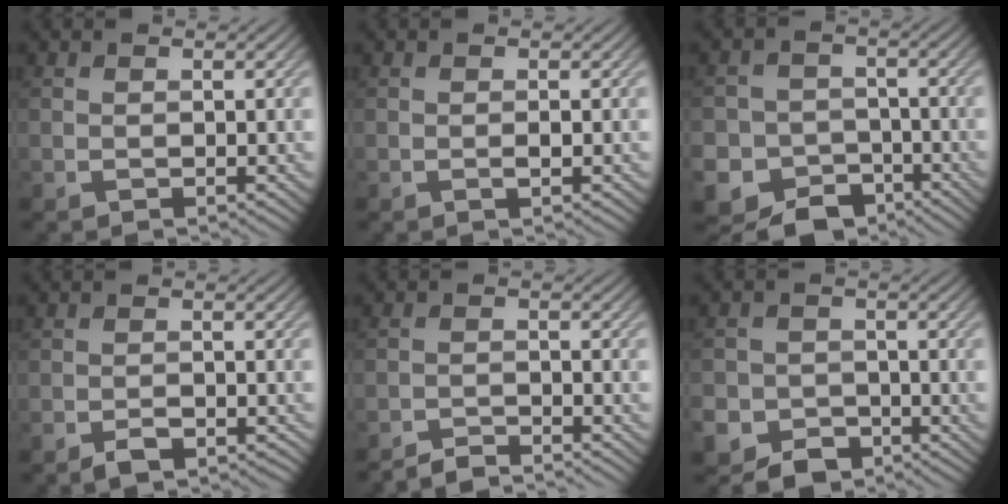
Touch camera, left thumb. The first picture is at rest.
{"total": 0.7, "force": [-0.2, 0.1, 0.6], "torque": [-0.012, -0.001, -0.003]}
{"total": 11.4, "force": [-7.1, 8.7, 2.2], "torque": [-0.054, -0.046, -0.125]}
{"total": 2.3, "force": [-1.7, 0.9, 1.3], "torque": [-0.019, 0.000, -0.029]}
{"total": 3.2, "force": [-3.1, 0.3, 0.8], "torque": [-0.009, 0.005, -0.060]}
{"total": 8.6, "force": [-5.7, 6.1, 2.1], "torque": [-0.042, -0.034, -0.104]}